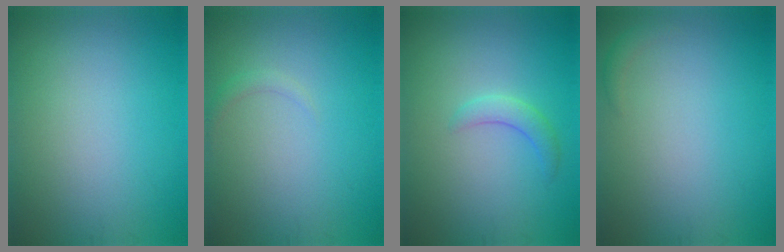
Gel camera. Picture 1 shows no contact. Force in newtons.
{"total": 0.8, "press": 0.8, "slide": 0.1}
{"total": 1.8, "press": 1.8, "slide": 0.1}
{"total": 0.9, "press": 0.9, "slide": 0.1}